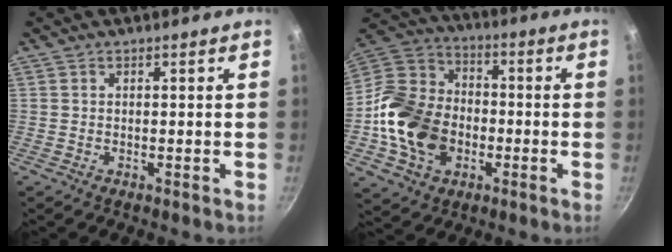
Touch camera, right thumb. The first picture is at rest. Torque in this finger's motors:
{"motor_torque": [1.27, 1.23, 1.79, -0.59, 0.20]}